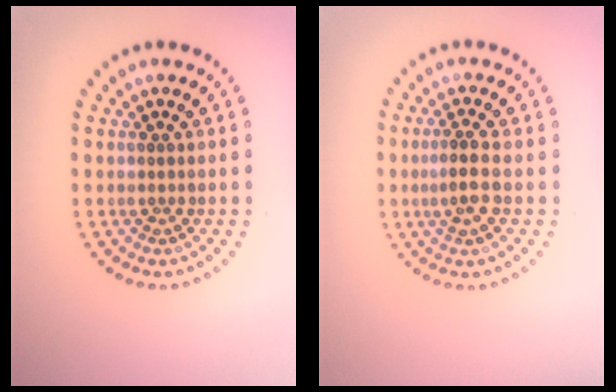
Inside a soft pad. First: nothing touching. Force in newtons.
{"total": 2.4, "press": 2.2, "slide": 0.9}